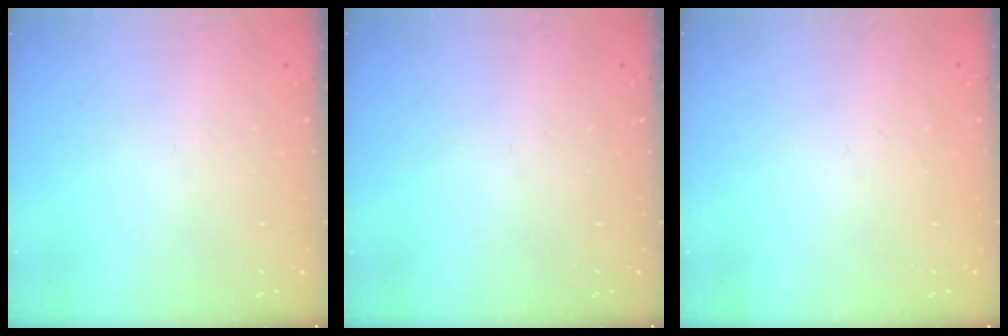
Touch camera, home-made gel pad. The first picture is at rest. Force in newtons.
{"total": 0.0}
{"total": 1.4, "press": 1.4, "slide": 0.1}